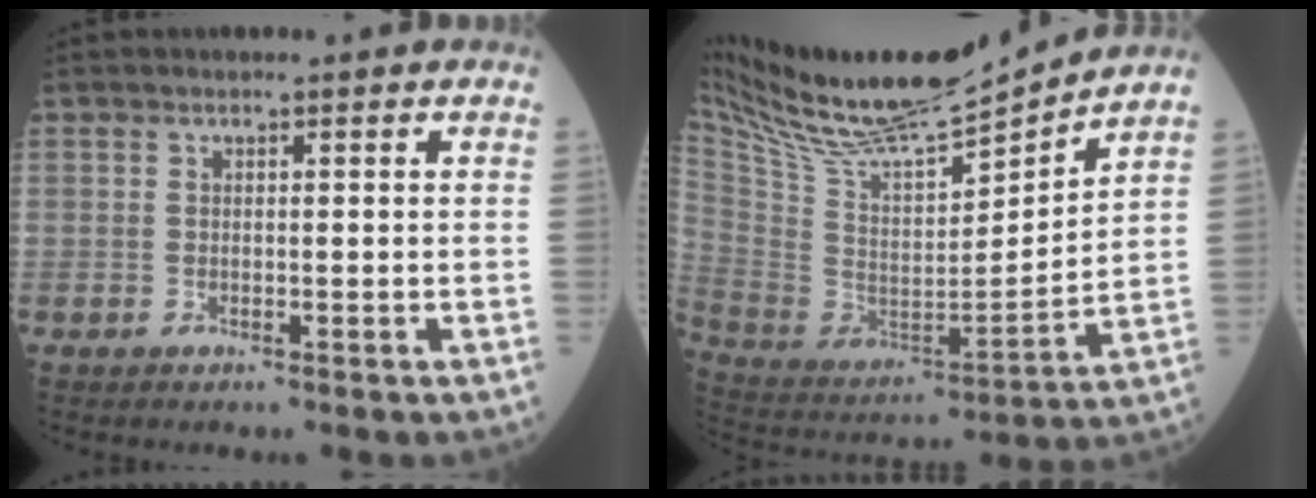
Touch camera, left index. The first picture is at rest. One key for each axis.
{"total": 21.6, "fx": 19.2, "fy": 2.4, "fz": 9.6, "tx": -0.191, "ty": -0.014, "tz": 0.337}